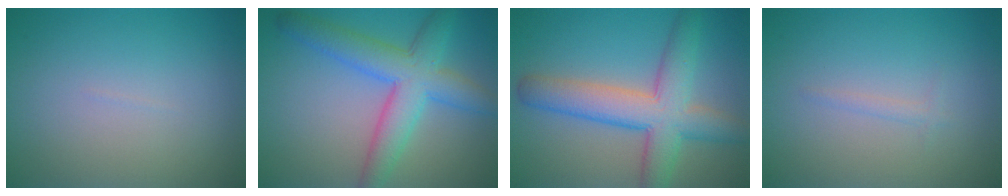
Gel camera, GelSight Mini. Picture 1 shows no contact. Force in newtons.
{"total": 6.4, "press": 6.4, "slide": 0.2}
{"total": 7.2, "press": 7.2, "slide": 0.3}
{"total": 1.0, "press": 1.0, "slide": 0.1}